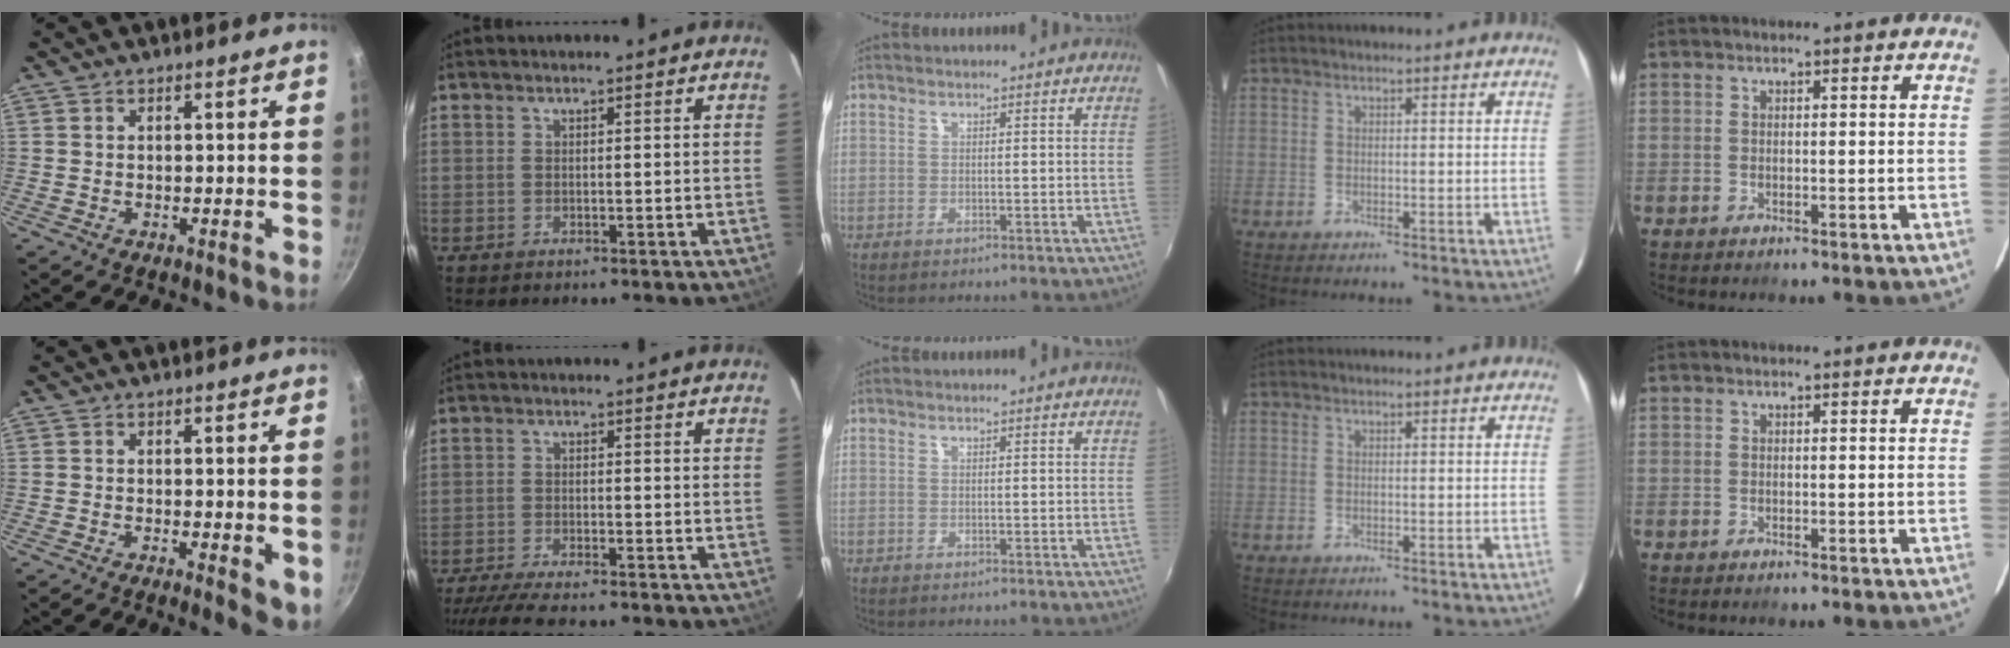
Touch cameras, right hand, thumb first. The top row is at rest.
{"thumb": {"total": 4.6, "force": [-1.1, 1.5, 4.2], "torque": [-0.048, -0.008, -0.013]}, "index": {"total": 10.9, "force": [-9.6, 1.3, 5.0], "torque": [-0.115, -0.026, -0.160]}}